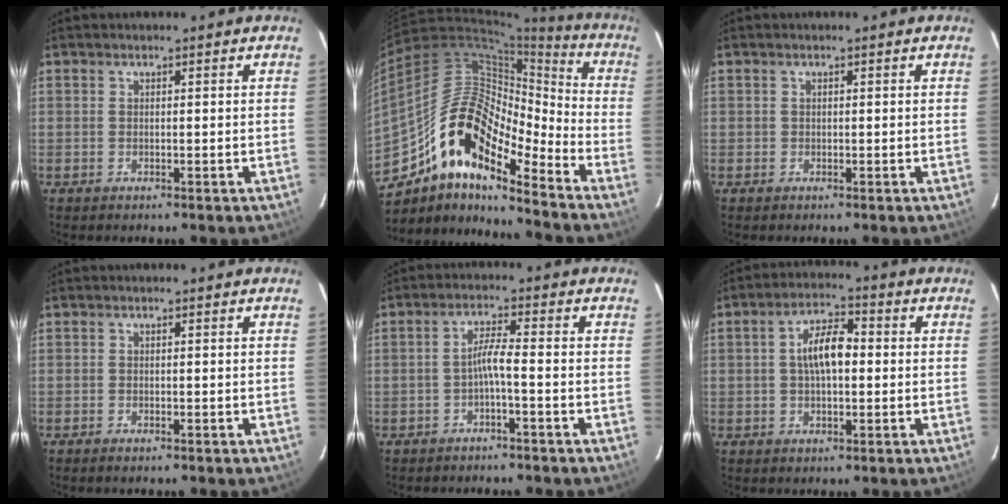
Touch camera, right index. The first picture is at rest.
{"total": 18.6, "force": [-12.2, 6.6, 12.4], "torque": [-0.211, 0.000, -0.238]}
{"total": 0.0}
{"total": 0.9, "force": [-0.8, 0.2, 0.5], "torque": [-0.010, -0.001, -0.014]}
{"total": 3.1, "force": [-1.6, -0.2, 2.7], "torque": [-0.058, 0.008, -0.030]}
{"total": 7.3, "force": [0.3, 3.4, 6.4], "torque": [-0.120, 0.017, 0.008]}